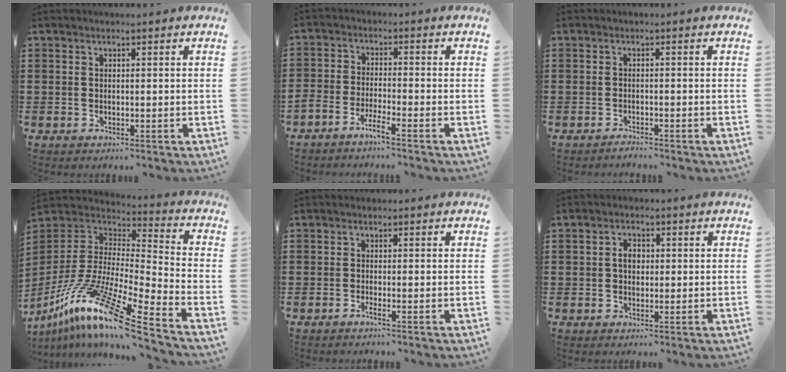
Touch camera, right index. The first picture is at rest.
{"total": 3.1, "force": [-3.0, -0.3, 1.0], "torque": [-0.028, -0.001, -0.061]}
{"total": 1.2, "force": [-1.2, 0.0, 0.2], "torque": [-0.006, -0.001, -0.023]}
{"total": 15.1, "force": [-10.2, 0.8, 11.1], "torque": [-0.222, 0.005, -0.194]}
{"total": 1.2, "force": [-0.8, -0.1, 0.8], "torque": [-0.022, -0.009, -0.017]}
{"total": 2.6, "force": [0.2, 1.8, 1.9], "torque": [-0.039, 0.008, 0.002]}